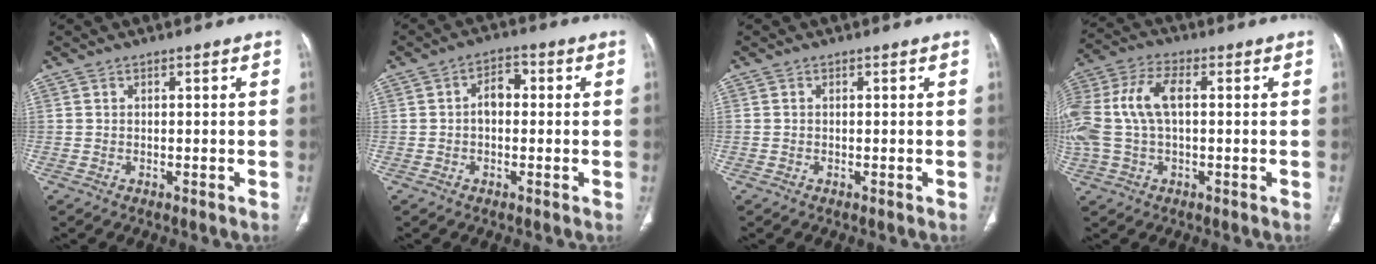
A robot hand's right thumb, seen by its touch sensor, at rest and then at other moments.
{"total": 4.4, "force": [0.1, 2.8, 3.3], "torque": [-0.046, 0.016, -0.007]}
{"total": 0.0}
{"total": 14.1, "force": [1.3, 7.7, 11.8], "torque": [-0.280, 0.031, 0.026]}